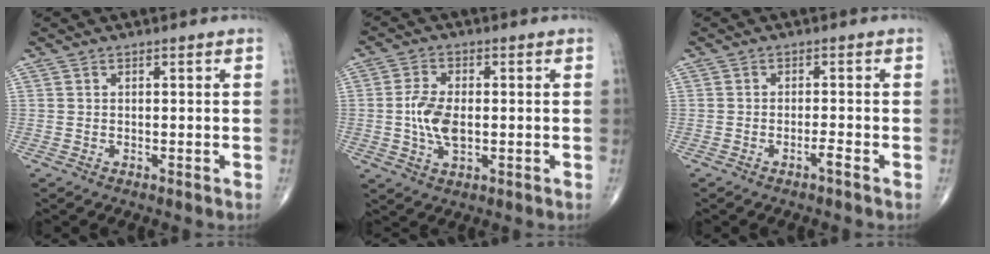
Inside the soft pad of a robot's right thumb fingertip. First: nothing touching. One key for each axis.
{"total": 7.3, "fx": -0.4, "fy": 3.9, "fz": 6.1, "tx": -0.125, "ty": -0.002, "tz": -0.010}
{"total": 1.5, "fx": -1.0, "fy": 0.0, "fz": 1.1, "tx": -0.023, "ty": 0.004, "tz": -0.021}